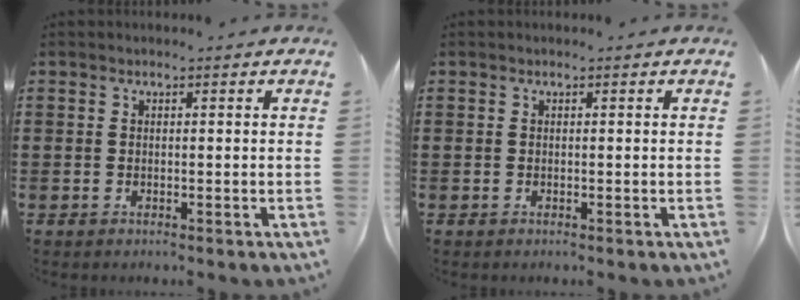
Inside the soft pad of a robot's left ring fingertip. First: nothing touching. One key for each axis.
{"total": 0.0}